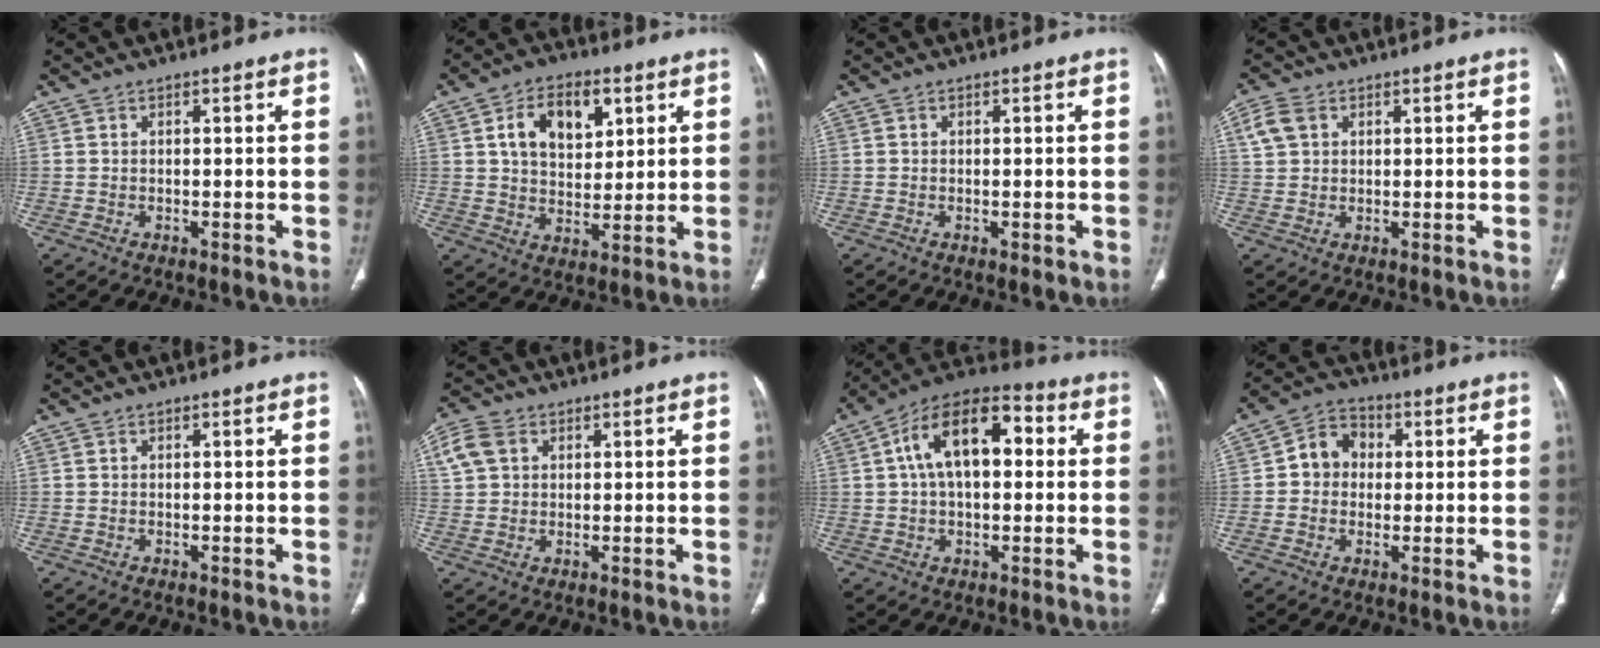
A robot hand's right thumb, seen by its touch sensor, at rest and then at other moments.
{"total": 11.8, "force": [4.4, 7.6, 8.0], "torque": [-0.094, -0.009, 0.076]}
{"total": 1.0, "force": [-0.3, 0.4, 0.9], "torque": [-0.012, -0.003, -0.002]}
{"total": 4.6, "force": [1.8, 3.4, 2.4], "torque": [-0.047, 0.005, 0.039]}
{"total": 0.0}
{"total": 5.5, "force": [2.0, 4.2, 3.0], "torque": [-0.058, 0.008, 0.039]}
{"total": 15.8, "force": [3.0, 8.8, 12.8], "torque": [-0.198, 0.033, 0.040]}
{"total": 7.1, "force": [0.7, 6.1, 3.5], "torque": [-0.033, 0.014, 0.001]}